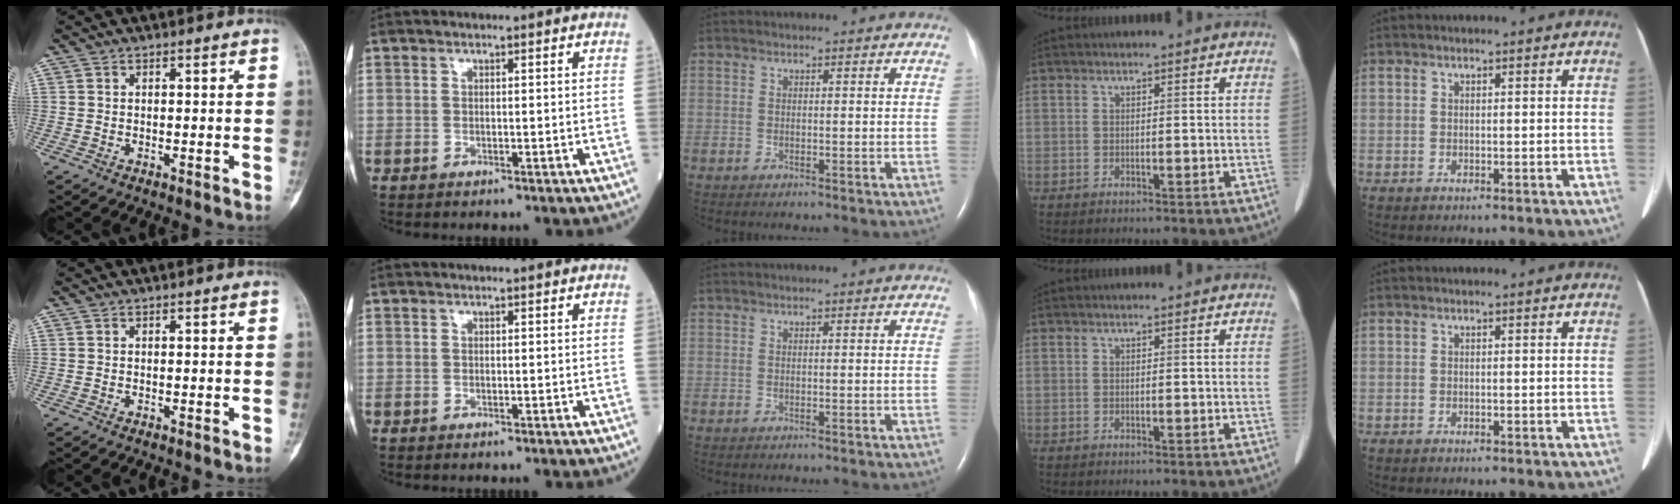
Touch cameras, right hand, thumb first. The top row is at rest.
{}